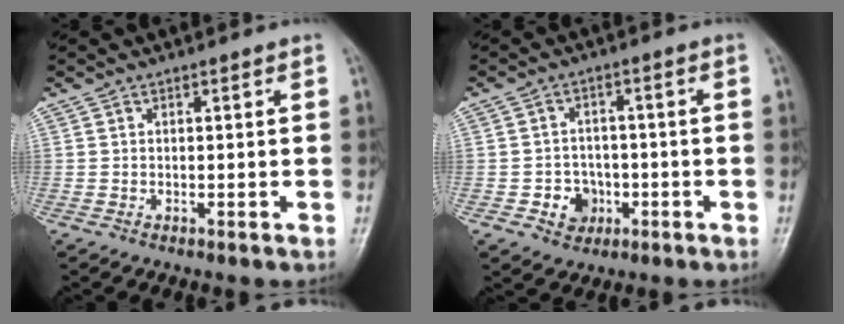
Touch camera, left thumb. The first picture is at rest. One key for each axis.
{"total": 5.6, "fx": -1.9, "fy": 4.9, "fz": 1.9, "tx": 0.000, "ty": 0.014, "tz": -0.027}